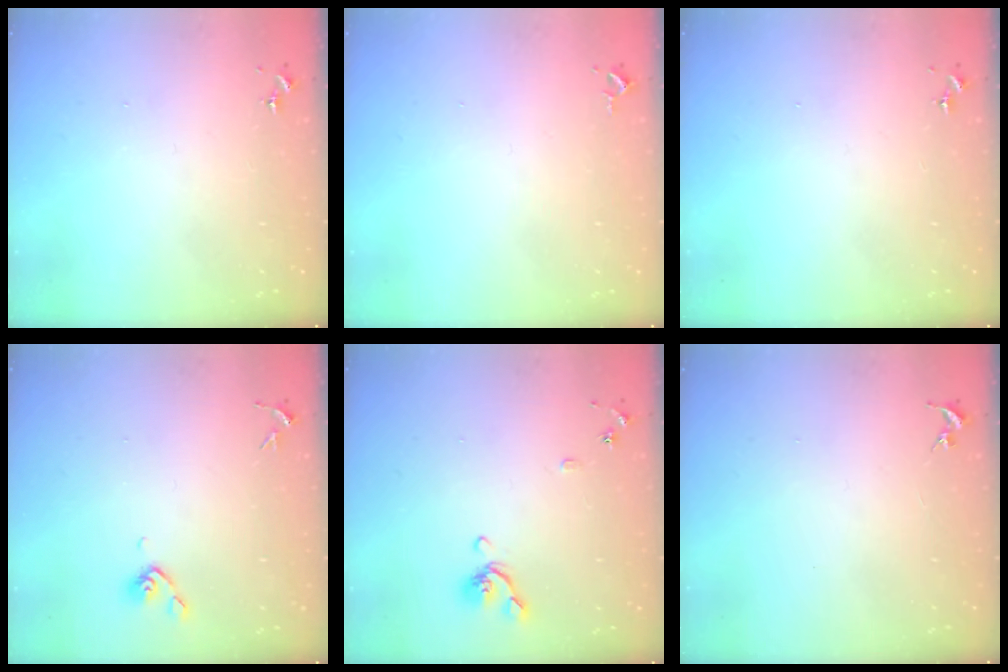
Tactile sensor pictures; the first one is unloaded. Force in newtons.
{"total": 2.6, "press": 2.6, "slide": 0.4}
{"total": 0.0}
{"total": 5.1, "press": 4.9, "slide": 1.2}
{"total": 7.9, "press": 7.7, "slide": 1.4}
{"total": 0.0}